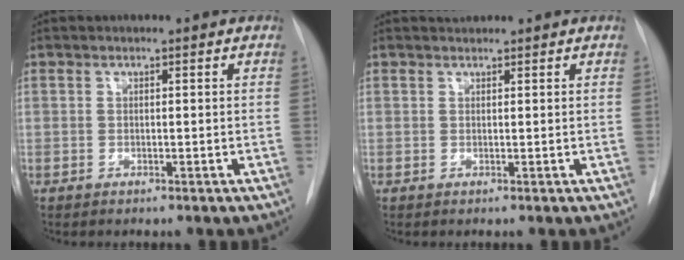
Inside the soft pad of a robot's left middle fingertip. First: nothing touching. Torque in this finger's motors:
{"motor_torque": [0.07, -0.07, -0.02, -0.01]}